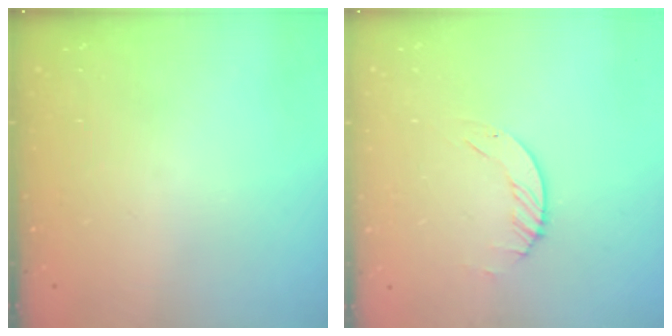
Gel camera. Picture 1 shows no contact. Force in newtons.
{"total": 1.2, "press": 1.2, "slide": 0.2}